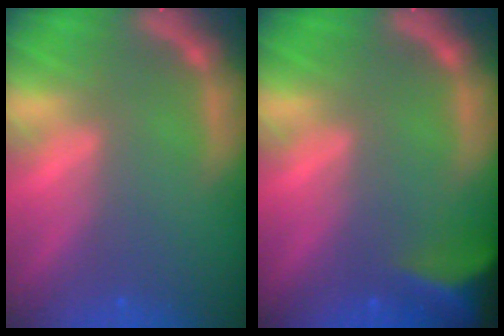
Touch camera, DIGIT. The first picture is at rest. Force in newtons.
{"total": 7.0}